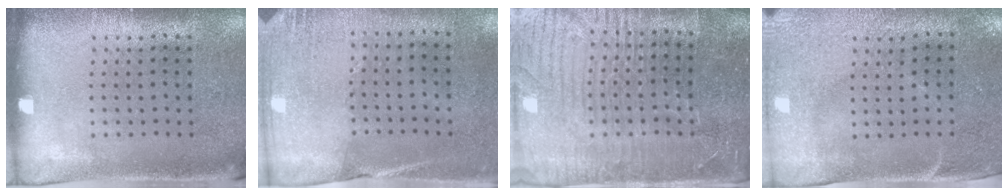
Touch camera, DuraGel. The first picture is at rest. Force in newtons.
{"total": 2.6, "press": 2.3, "slide": 1.1}
{"total": 4.4, "press": 4.1, "slide": 1.5}
{"total": 2.9, "press": 2.4, "slide": 1.6}